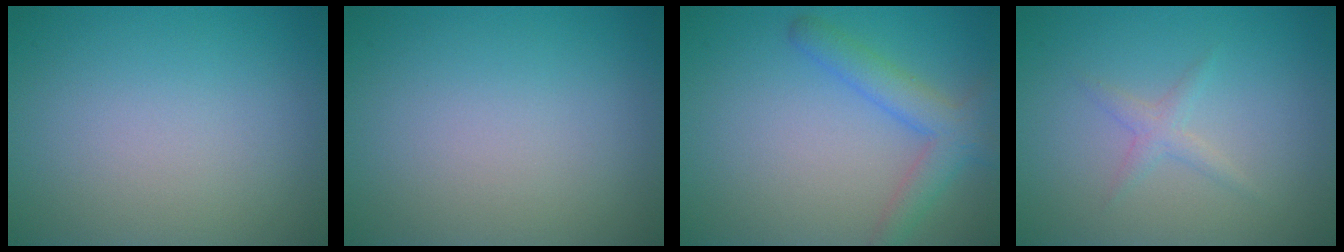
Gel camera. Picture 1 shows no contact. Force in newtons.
{"total": 0.0}
{"total": 3.5, "press": 3.5, "slide": 0.2}
{"total": 1.8, "press": 1.8, "slide": 0.1}